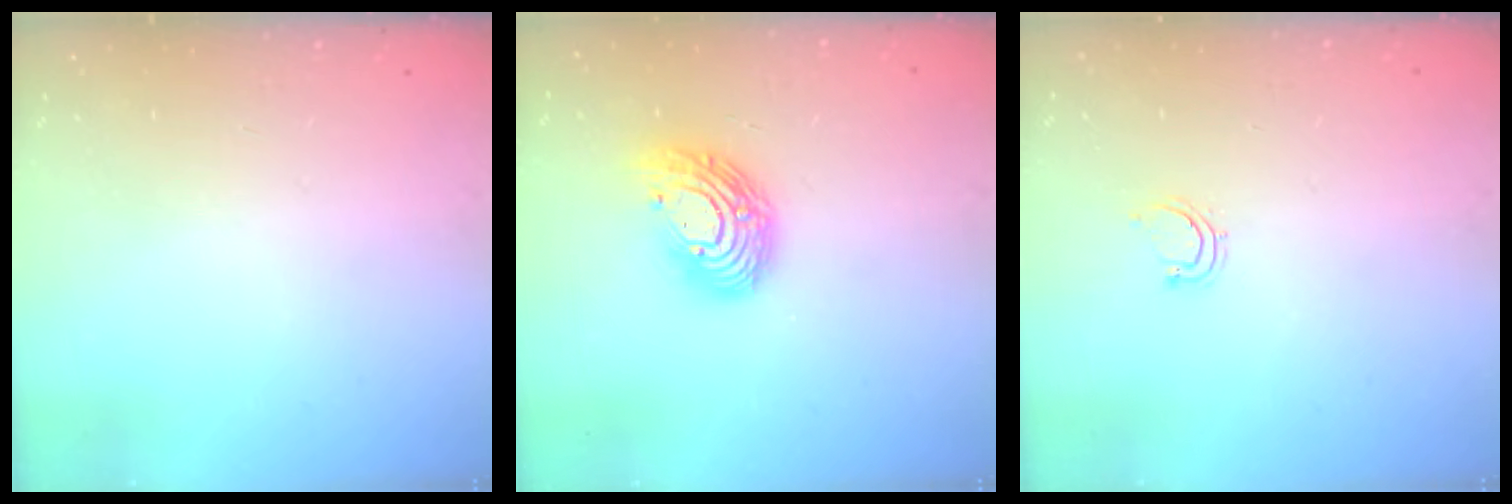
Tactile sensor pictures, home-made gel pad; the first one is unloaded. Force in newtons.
{"total": 12.9, "press": 12.9, "slide": 0.4}
{"total": 3.7, "press": 3.5, "slide": 1.2}